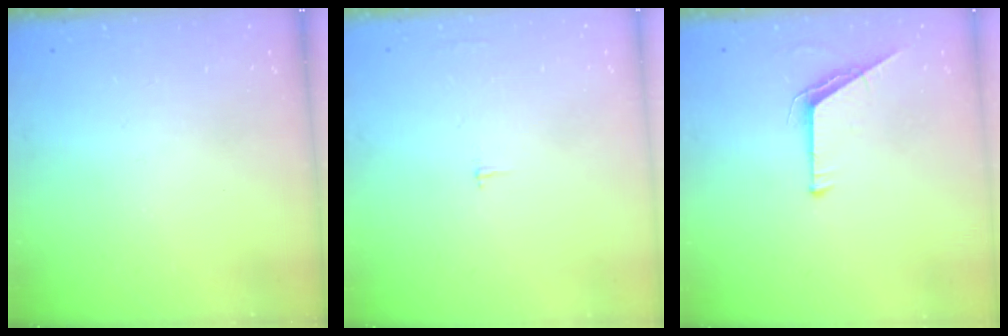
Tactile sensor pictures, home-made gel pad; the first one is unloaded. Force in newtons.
{"total": 1.8, "press": 1.8, "slide": 0.1}
{"total": 5.6, "press": 5.6, "slide": 0.5}